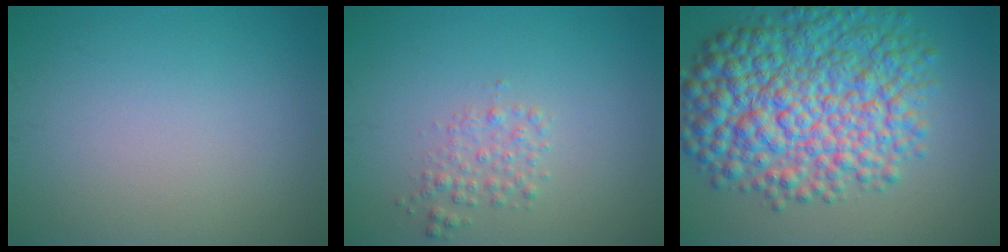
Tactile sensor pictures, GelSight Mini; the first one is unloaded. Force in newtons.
{"total": 1.7, "press": 1.7, "slide": 0.1}
{"total": 11.8, "press": 11.8, "slide": 0.2}